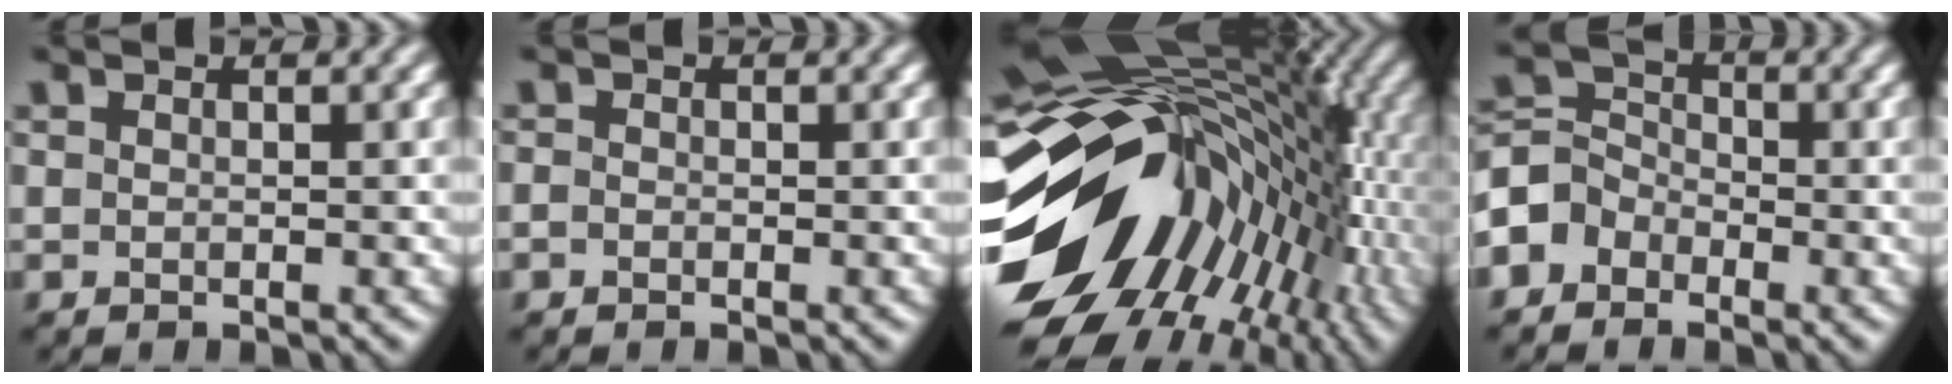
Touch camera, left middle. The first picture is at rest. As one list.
[{"total": 0.6, "force": [-0.6, 0.2, -0.1], "torque": [0.008, -0.001, -0.017]}, {"total": 17.8, "force": [-1.1, 11.6, 13.4], "torque": [-0.194, -0.008, -0.012]}, {"total": 3.9, "force": [-2.6, 2.8, 0.8], "torque": [-0.011, 0.010, -0.073]}]